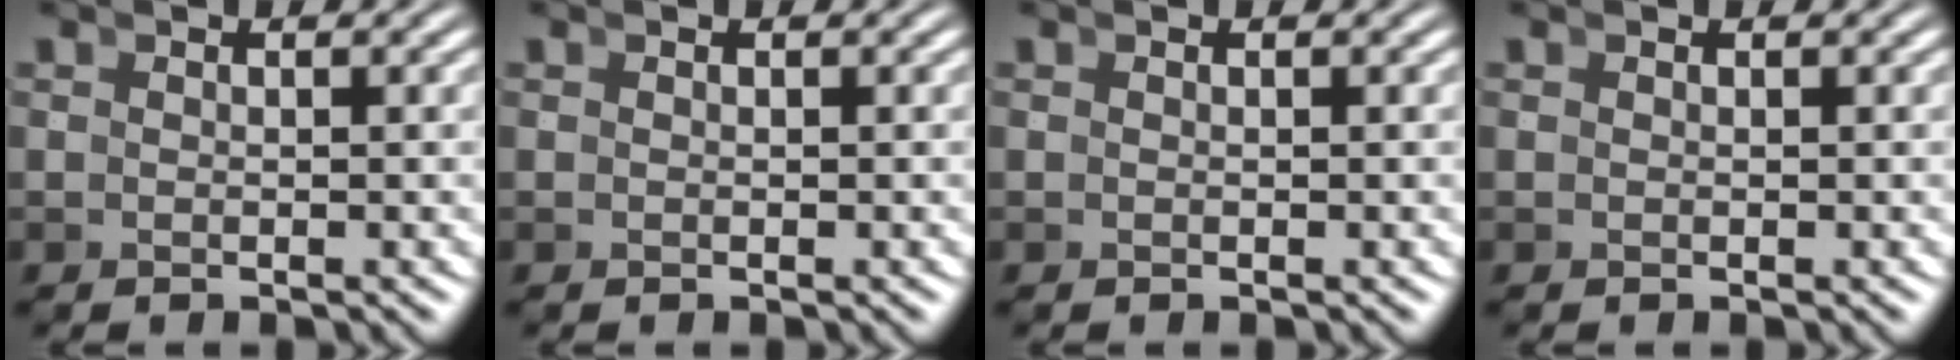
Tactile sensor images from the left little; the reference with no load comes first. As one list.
[{"total": 0.0}, {"total": 0.0}, {"total": 0.0}]